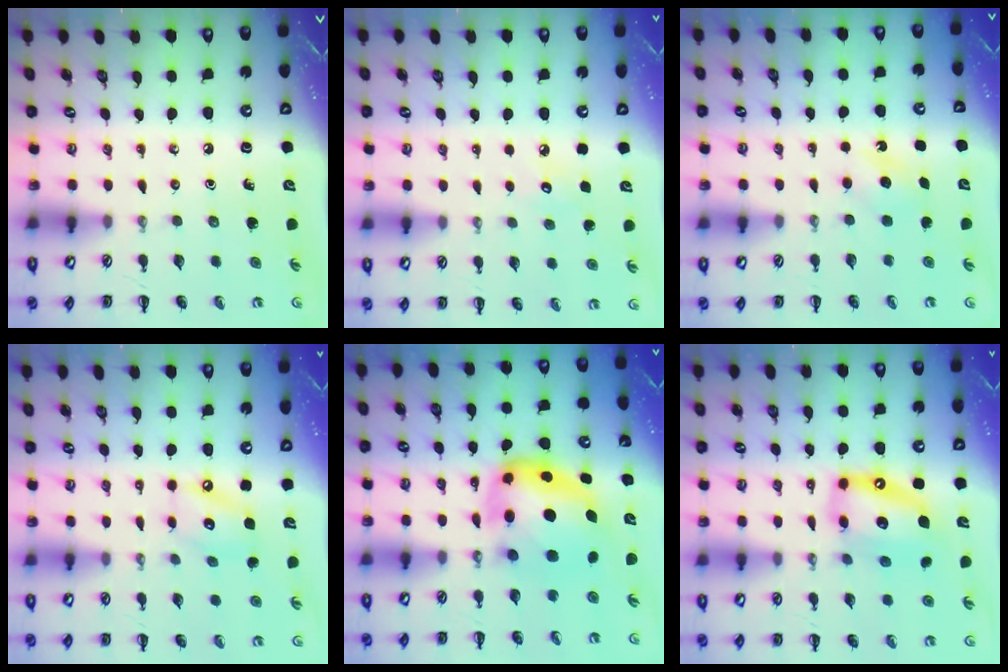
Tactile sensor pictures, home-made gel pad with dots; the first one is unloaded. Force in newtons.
{"total": 4.8, "press": 4.6, "slide": 1.1}
{"total": 4.2, "press": 4.1, "slide": 1.1}
{"total": 8.6, "press": 8.5, "slide": 0.8}
{"total": 7.8, "press": 7.5, "slide": 2.1}
{"total": 13.8, "press": 13.3, "slide": 3.7}